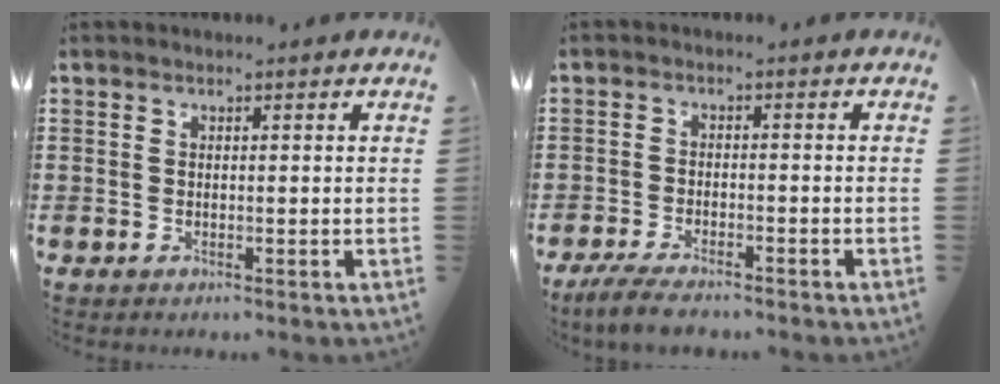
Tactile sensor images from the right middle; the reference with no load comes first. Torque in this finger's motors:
{"motor_torque": [1.33, -0.62, 0.13, 0.09]}